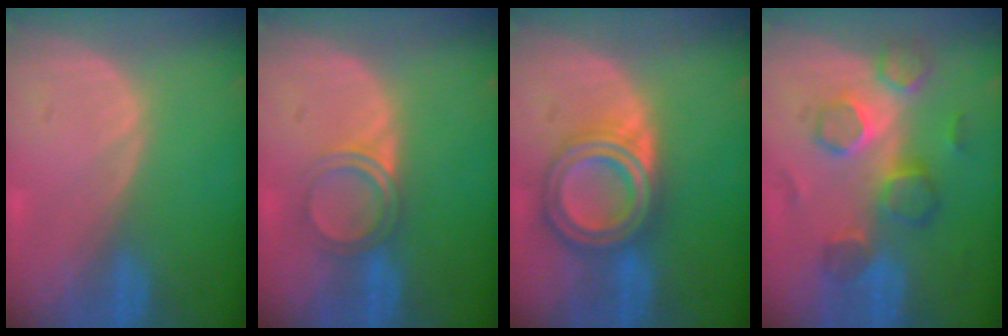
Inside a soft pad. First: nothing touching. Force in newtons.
{"total": 3.8, "press": 3.6, "slide": 1.3}
{"total": 7.8, "press": 7.8, "slide": 0.5}
{"total": 8.2, "press": 8.0, "slide": 1.8}